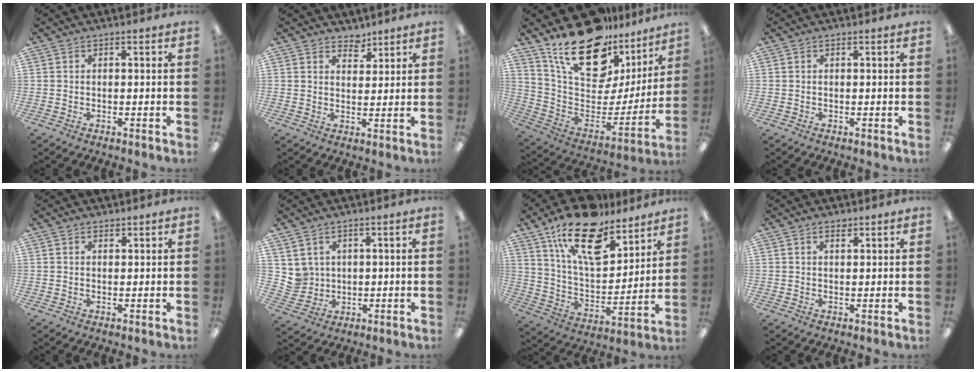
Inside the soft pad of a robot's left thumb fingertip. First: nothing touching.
{"total": 3.9, "force": [3.4, 1.8, 0.3], "torque": [0.009, -0.023, 0.059]}
{"total": 23.2, "force": [16.9, 10.5, 12.0], "torque": [-0.203, -0.111, 0.300]}
{"total": 0.0}
{"total": 1.1, "force": [1.1, 0.3, 0.1], "torque": [-0.002, -0.002, 0.022]}
{"total": 4.6, "force": [2.8, 3.6, 0.0], "torque": [-0.012, -0.011, 0.054]}
{"total": 20.6, "force": [14.0, 9.0, 12.0], "torque": [-0.200, -0.079, 0.244]}
{"total": 1.6, "force": [1.3, 0.5, 0.7], "torque": [-0.007, -0.005, 0.023]}